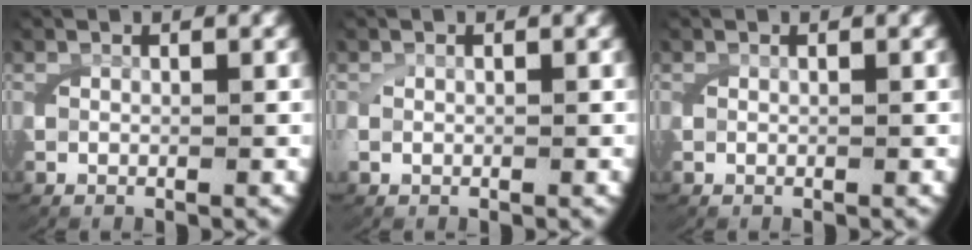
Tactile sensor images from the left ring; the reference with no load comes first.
{"total": 0.6, "force": [0.1, 0.5, 0.4], "torque": [-0.020, -0.004, 0.008]}
{"total": 0.0}